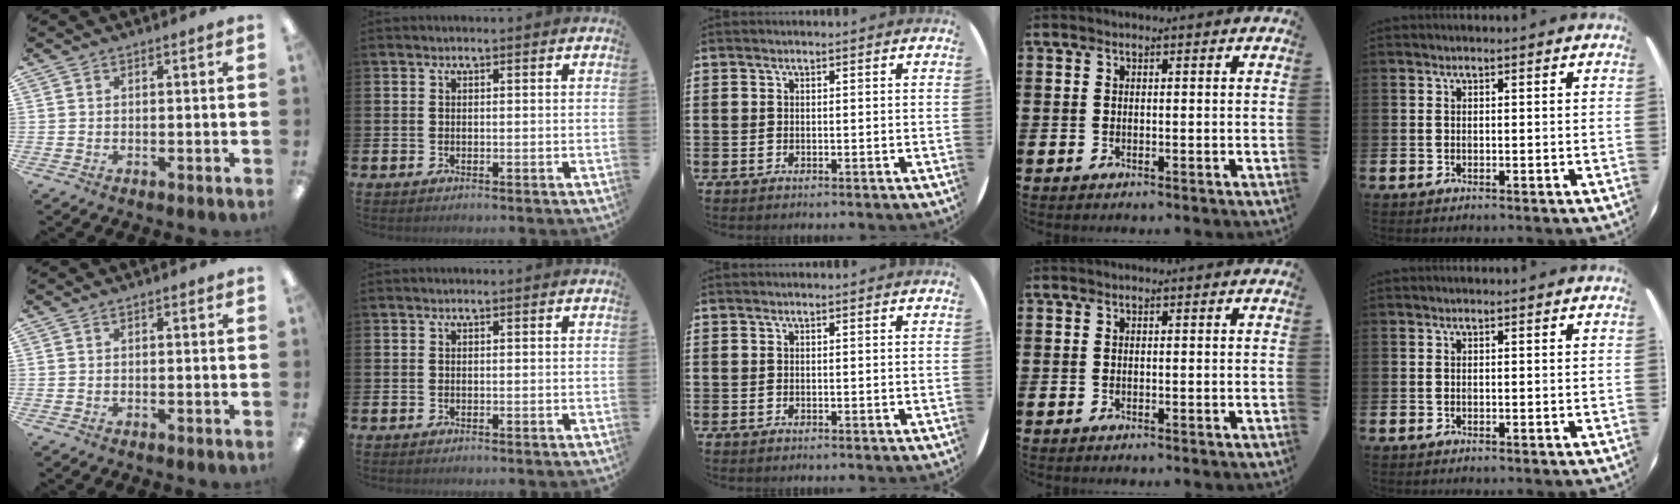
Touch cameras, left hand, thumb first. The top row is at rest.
{"thumb": {"total": 0.5, "force": [0.3, 0.3, 0.4], "torque": [-0.008, 0.003, 0.005]}}